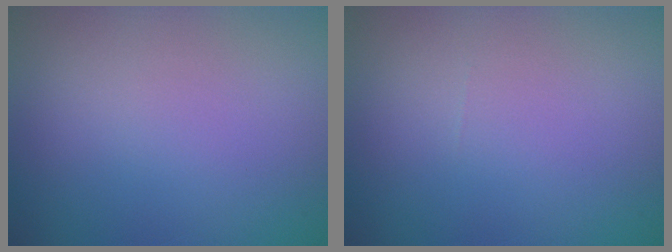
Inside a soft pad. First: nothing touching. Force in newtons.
{"total": 0.0}